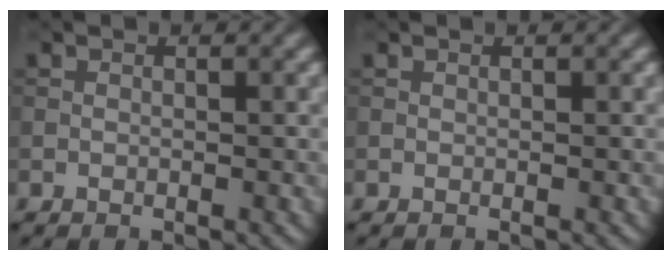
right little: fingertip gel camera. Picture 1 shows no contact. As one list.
[{"total": 0.0}]